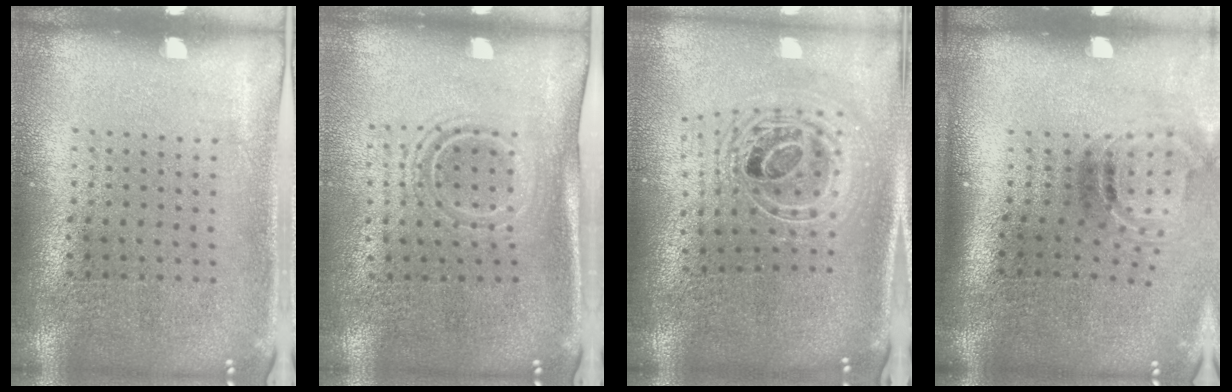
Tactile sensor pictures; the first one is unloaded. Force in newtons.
{"total": 1.5, "press": 1.1, "slide": 1.0}
{"total": 2.5, "press": 1.9, "slide": 1.7}
{"total": 1.5, "press": 1.1, "slide": 1.1}